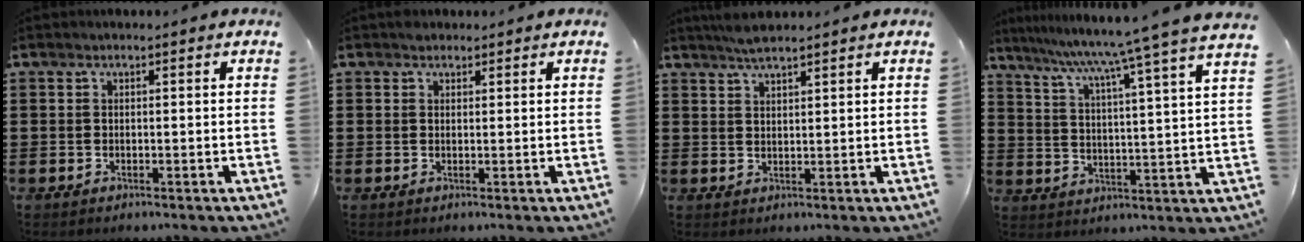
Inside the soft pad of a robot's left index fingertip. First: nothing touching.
{"total": 1.0, "force": [0.8, 0.5, 0.1], "torque": [-0.003, 0.002, 0.017]}
{"total": 2.7, "force": [2.4, 0.3, 1.2], "torque": [-0.029, 0.003, 0.046]}
{"total": 7.7, "force": [6.6, -2.0, 3.4], "torque": [-0.093, -0.054, 0.101]}